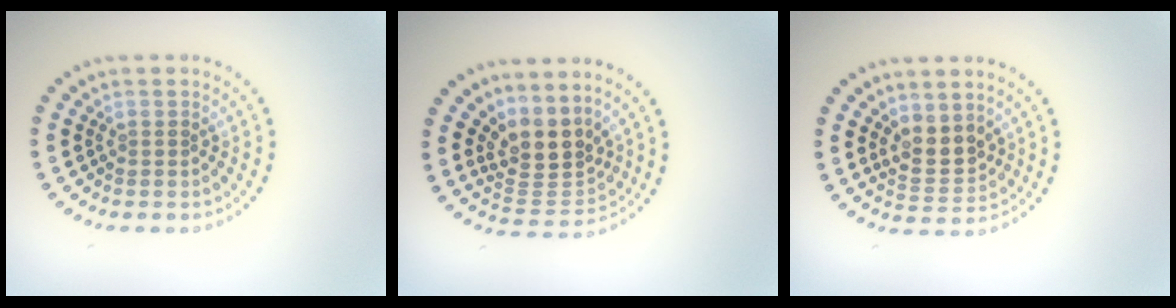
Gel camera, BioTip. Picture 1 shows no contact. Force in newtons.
{"total": 3.9, "press": 3.0, "slide": 2.5}
{"total": 2.9, "press": 2.7, "slide": 1.2}